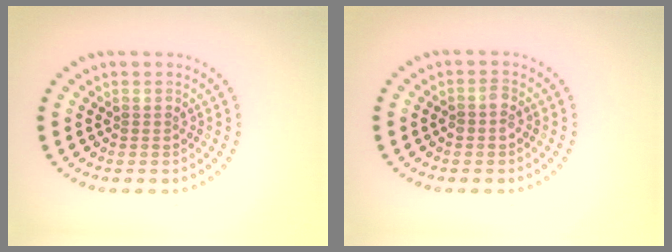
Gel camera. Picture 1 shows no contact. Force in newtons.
{"total": 1.2, "press": 1.1, "slide": 0.2}